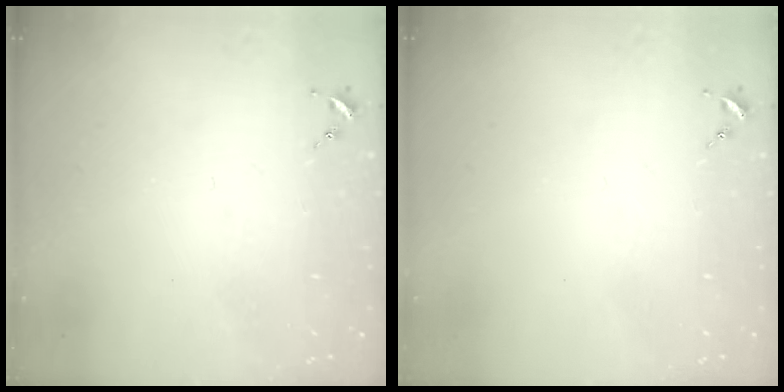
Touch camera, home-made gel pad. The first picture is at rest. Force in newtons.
{"total": 0.0}